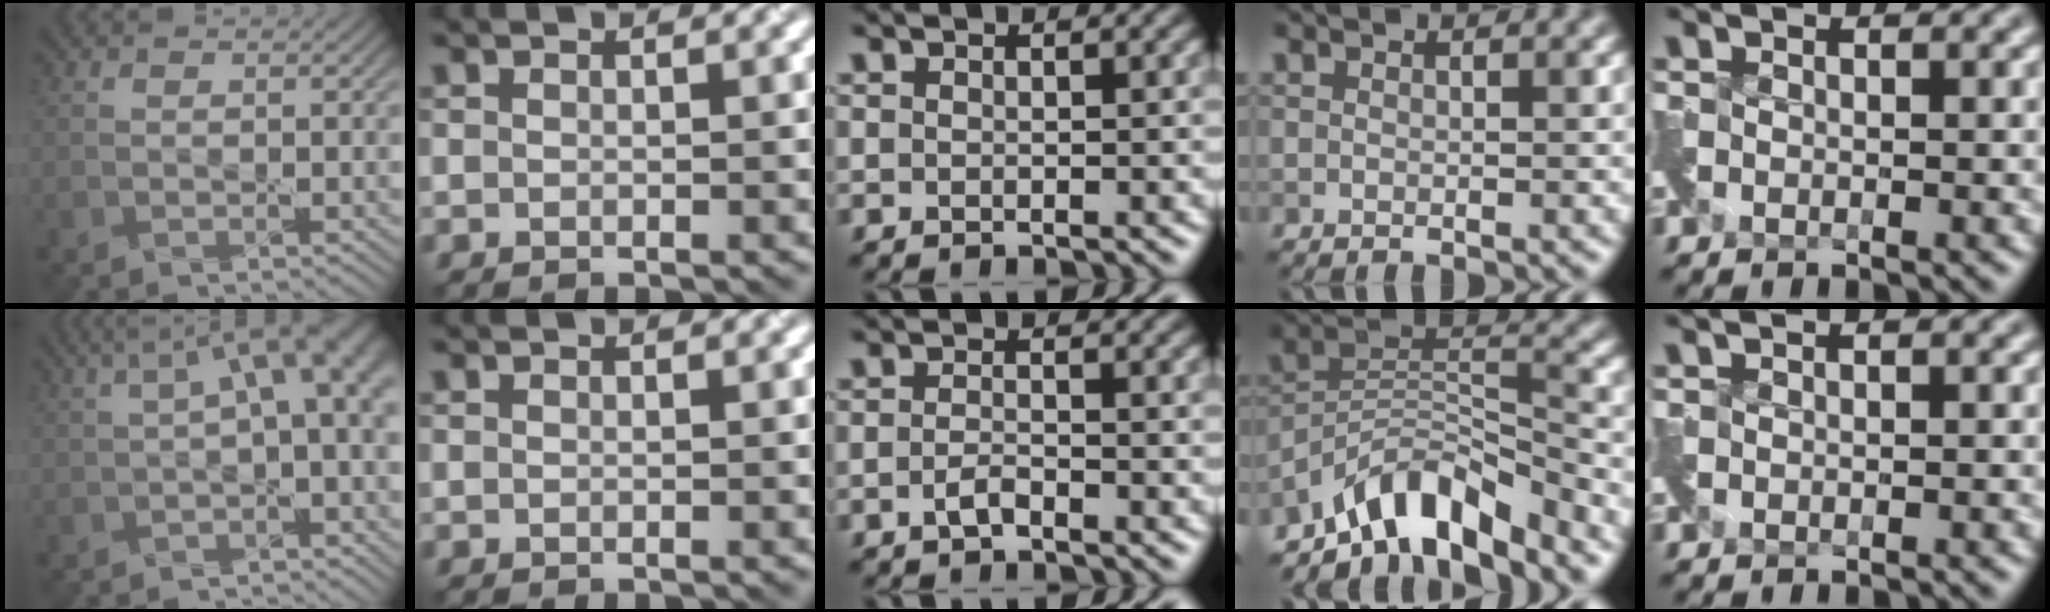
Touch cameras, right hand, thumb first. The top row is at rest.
{"thumb": {"total": 8.5, "force": [1.1, 3.0, 7.9], "torque": [-0.113, 0.015, 0.014]}, "middle": {"total": 1.3, "force": [-0.8, 0.4, 0.9], "torque": [-0.024, 0.001, -0.019]}, "ring": {"total": 7.8, "force": [-6.4, 2.3, 3.7], "torque": [-0.051, 0.001, -0.128]}, "little": {"total": 0.8, "force": [0.5, 0.1, 0.7], "torque": [-0.012, 0.005, 0.008]}}